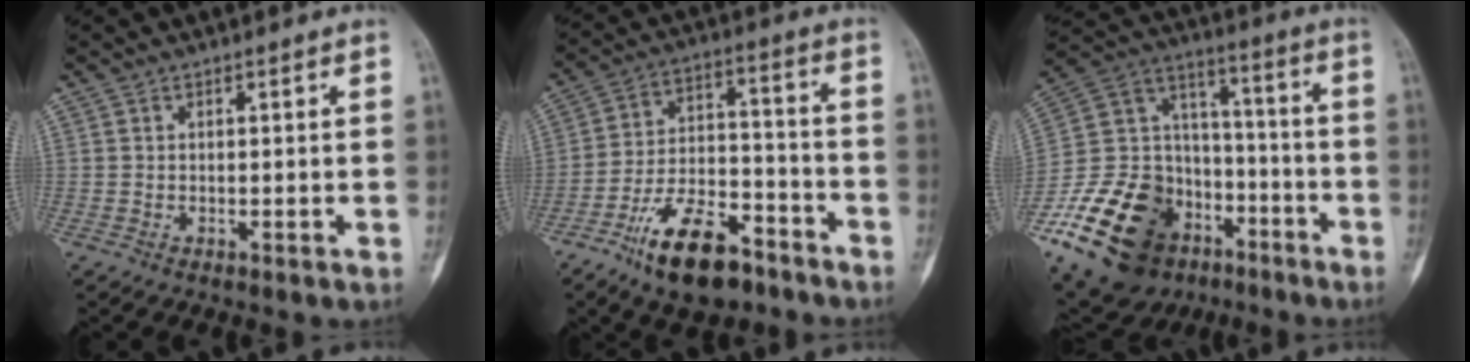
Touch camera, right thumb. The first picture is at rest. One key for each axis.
{"total": 15.7, "fx": -9.9, "fy": 7.1, "fz": 9.8, "tx": -0.156, "ty": 0.072, "tz": -0.172}
{"total": 28.0, "fx": -14.3, "fy": 19.1, "fz": 14.7, "tx": -0.295, "ty": 0.086, "tz": -0.237}